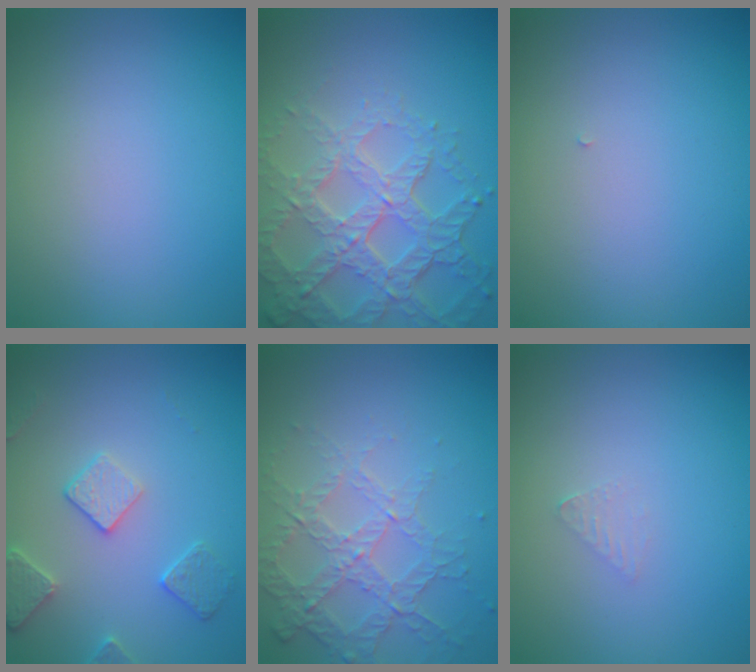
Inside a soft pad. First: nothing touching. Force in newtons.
{"total": 6.9, "press": 5.0, "slide": 4.9}
{"total": 0.0}
{"total": 2.9, "press": 2.9, "slide": 0.1}
{"total": 4.2, "press": 3.0, "slide": 2.9}
{"total": 0.8, "press": 0.8, "slide": 0.1}